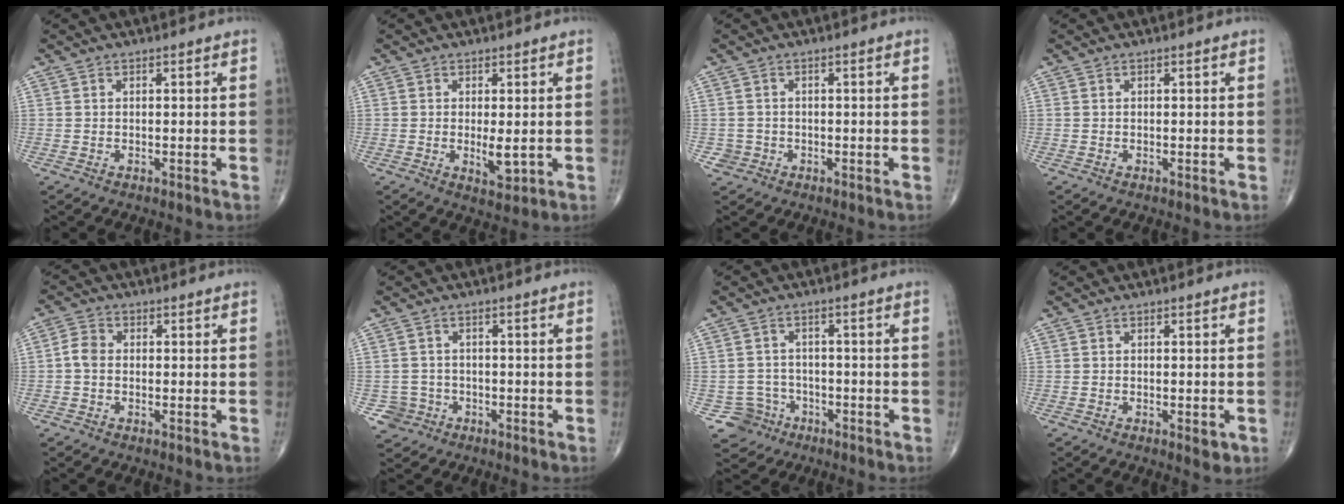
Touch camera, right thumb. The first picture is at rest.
{"total": 3.5, "force": [-0.2, 1.3, 3.3], "torque": [-0.049, -0.011, 0.003]}
{"total": 1.8, "force": [-0.7, 1.6, -0.1], "torque": [0.011, 0.007, -0.016]}
{"total": 0.0}
{"total": 3.2, "force": [-0.4, 2.4, 2.0], "torque": [-0.036, 0.010, -0.016]}
{"total": 3.7, "force": [-1.4, 3.4, -0.1], "torque": [0.020, 0.012, -0.026]}
{"total": 5.2, "force": [-2.6, 4.5, -0.1], "torque": [0.028, 0.021, -0.042]}
{"total": 2.0, "force": [-0.7, 0.9, 1.7], "torque": [-0.017, -0.002, -0.007]}